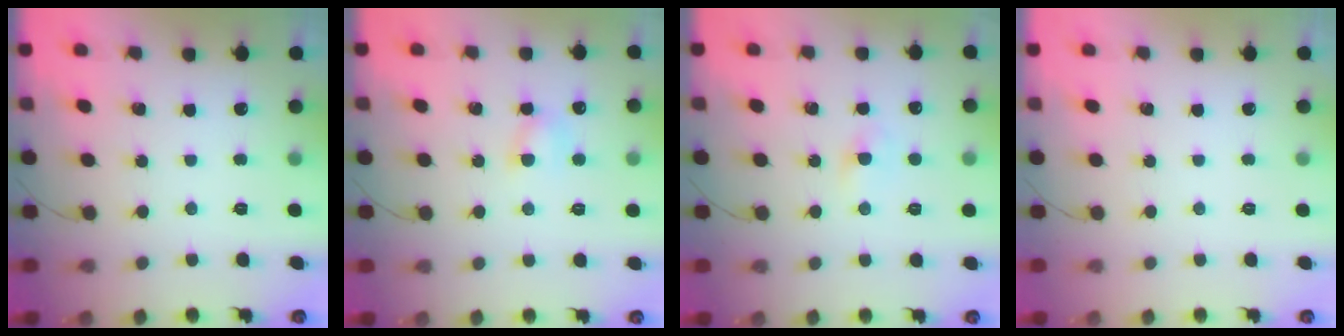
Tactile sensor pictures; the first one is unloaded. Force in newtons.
{"total": 5.1, "press": 5.0, "slide": 1.2}
{"total": 2.2, "press": 1.9, "slide": 1.1}
{"total": 0.0}